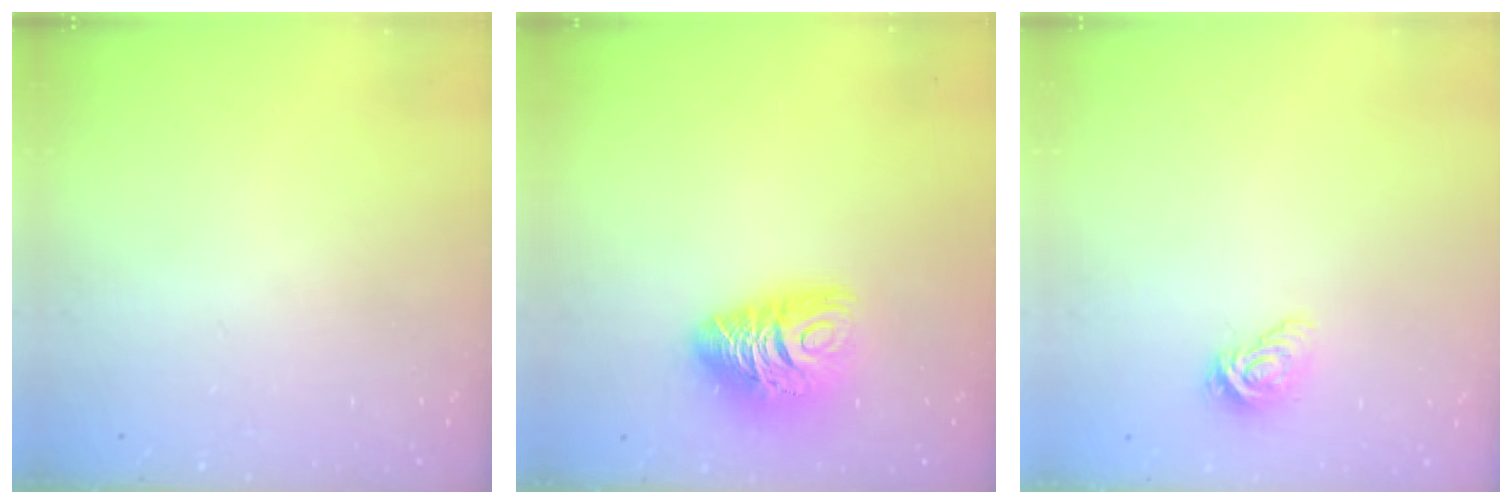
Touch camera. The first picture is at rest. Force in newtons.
{"total": 12.4, "press": 12.3, "slide": 1.4}
{"total": 8.1, "press": 8.1, "slide": 0.4}